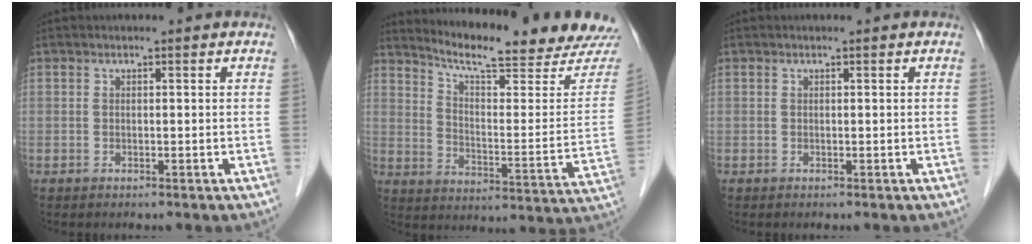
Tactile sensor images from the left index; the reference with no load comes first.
{"total": 20.8, "force": [19.7, 0.5, 6.7], "torque": [-0.108, -0.084, 0.259]}
{"total": 0.0}